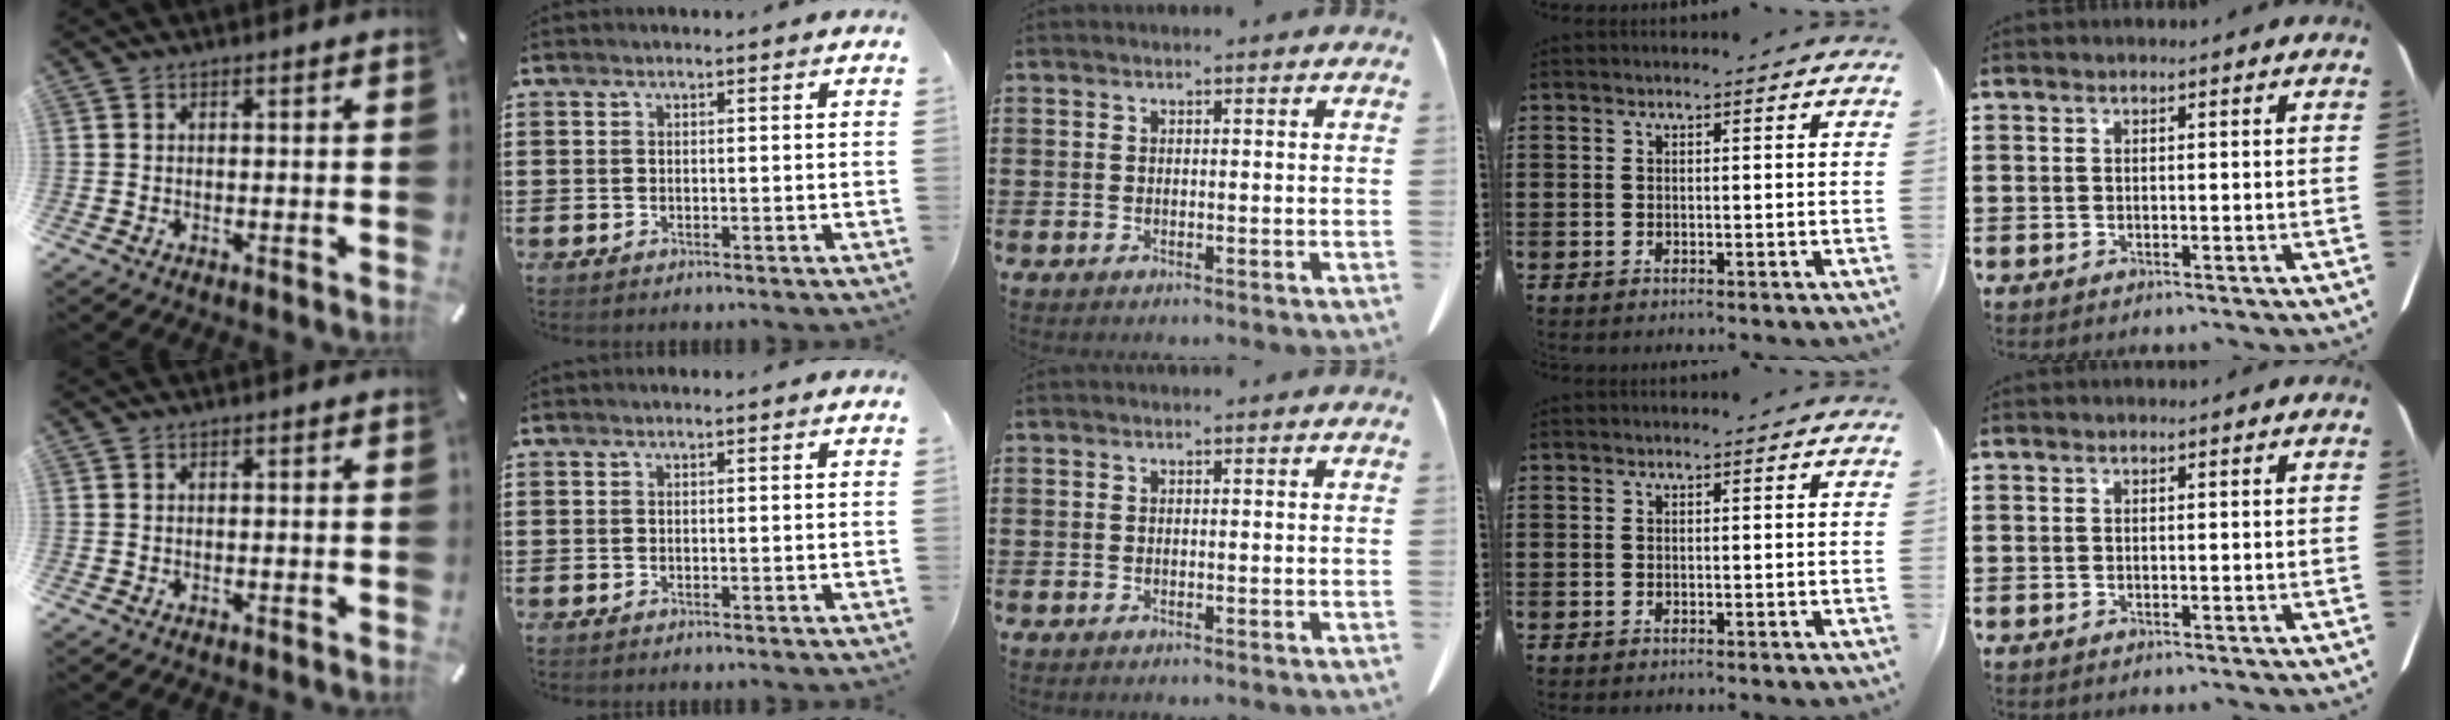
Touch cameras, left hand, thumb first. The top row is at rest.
{}